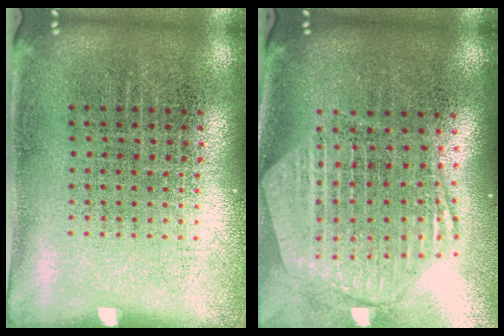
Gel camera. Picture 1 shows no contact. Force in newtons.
{"total": 2.7, "press": 2.2, "slide": 1.5}